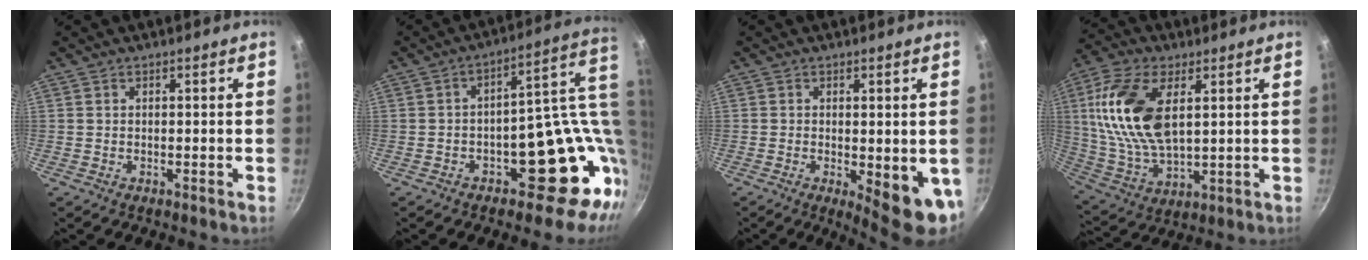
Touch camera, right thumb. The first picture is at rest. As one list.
[{"total": 18.2, "force": [-1.3, 11.6, 14.0], "torque": [-0.100, 0.025, -0.001]}, {"total": 9.6, "force": [-1.4, 3.2, 9.0], "torque": [-0.096, -0.014, -0.010]}, {"total": 18.1, "force": [4.7, 9.5, 14.7], "torque": [-0.282, -0.009, 0.096]}]